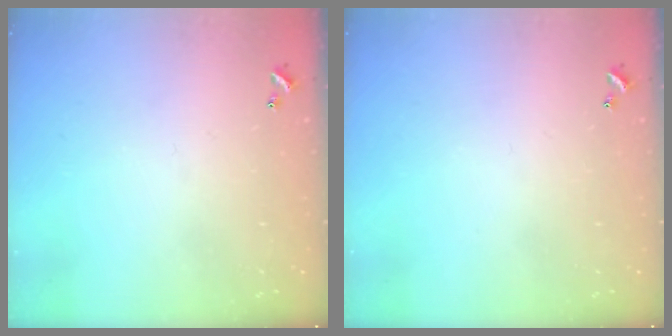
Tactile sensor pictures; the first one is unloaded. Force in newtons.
{"total": 0.0}